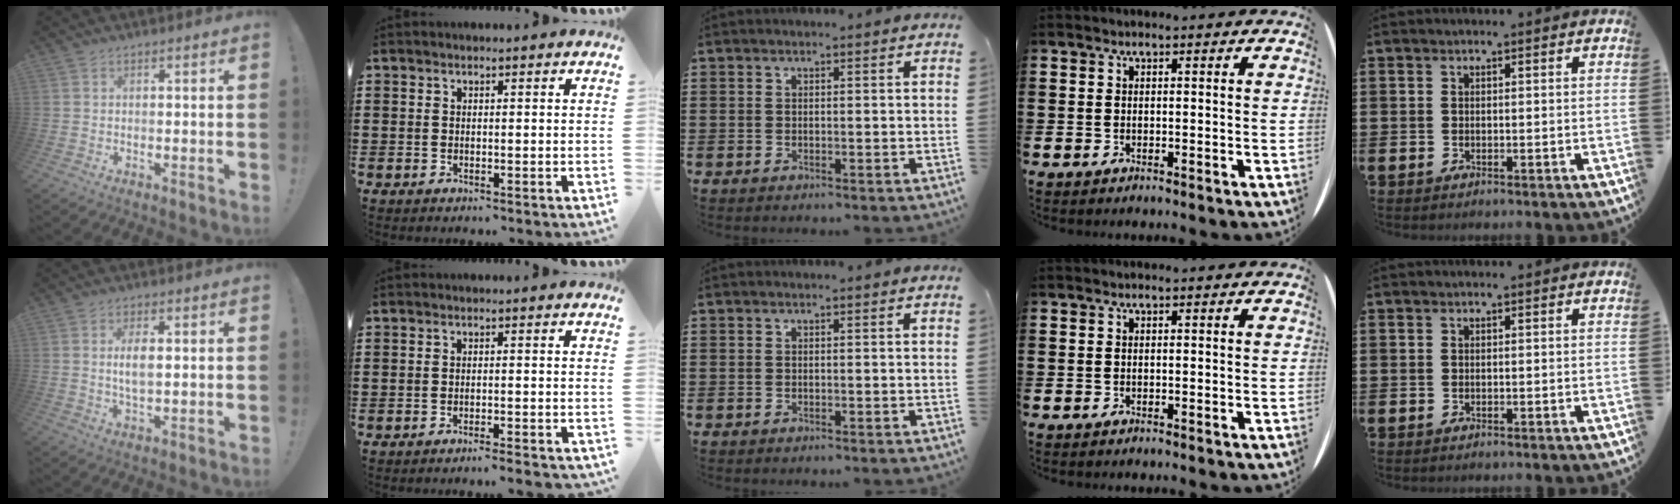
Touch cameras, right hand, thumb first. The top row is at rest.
{"thumb": {"total": 5.0, "force": [0.6, 2.3, 4.3], "torque": [-0.069, -0.005, 0.004]}, "index": {"total": 1.8, "force": [-1.7, -0.4, 0.7], "torque": [-0.012, -0.001, -0.032]}}